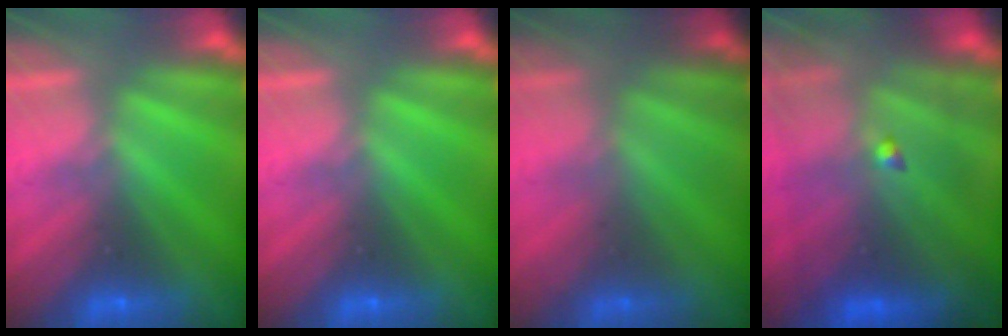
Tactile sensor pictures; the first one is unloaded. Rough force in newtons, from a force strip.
{"total": 0.0}
{"total": 1.7}
{"total": 7.6}